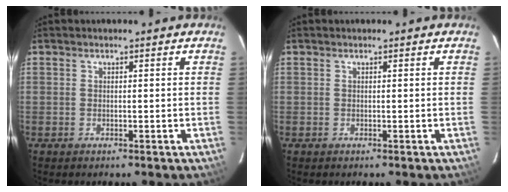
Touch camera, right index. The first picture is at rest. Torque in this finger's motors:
{"motor_torque": [0.00, 0.00, 0.01, 0.01]}